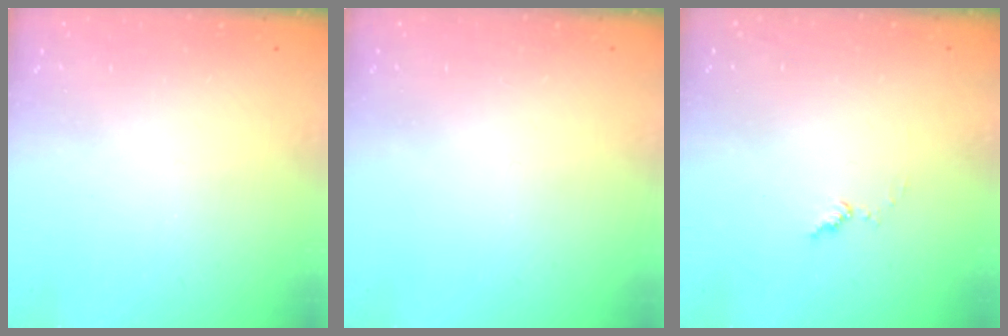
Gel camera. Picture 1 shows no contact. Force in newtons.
{"total": 0.0}
{"total": 4.9, "press": 4.9, "slide": 0.3}